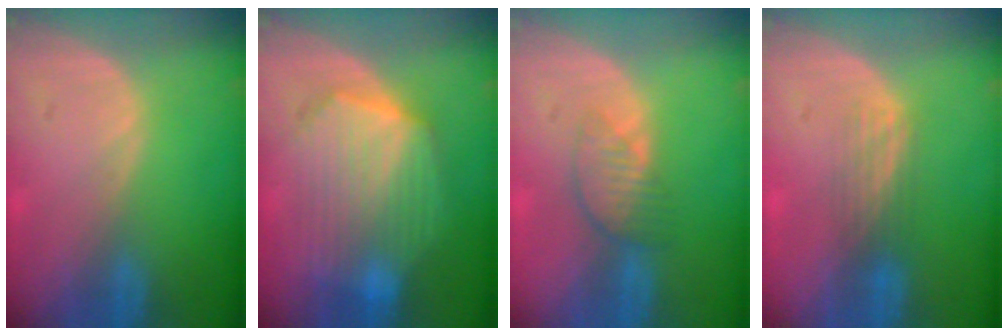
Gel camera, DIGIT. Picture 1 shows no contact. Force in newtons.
{"total": 10.8, "press": 10.8, "slide": 0.8}
{"total": 4.0, "press": 3.5, "slide": 1.8}
{"total": 2.7, "press": 2.6, "slide": 0.8}